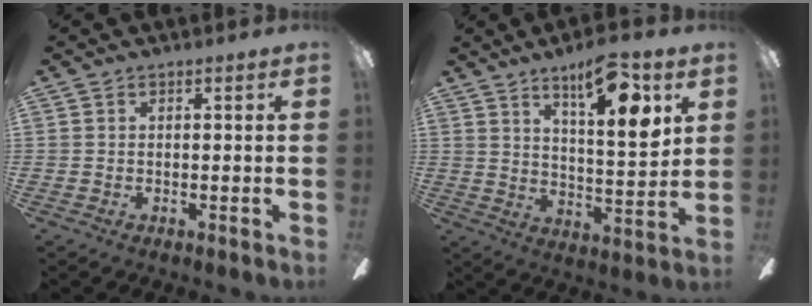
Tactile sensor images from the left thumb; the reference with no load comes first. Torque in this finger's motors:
{"motor_torque": [0.43, 0.04, 0.06, -0.08, 0.15]}